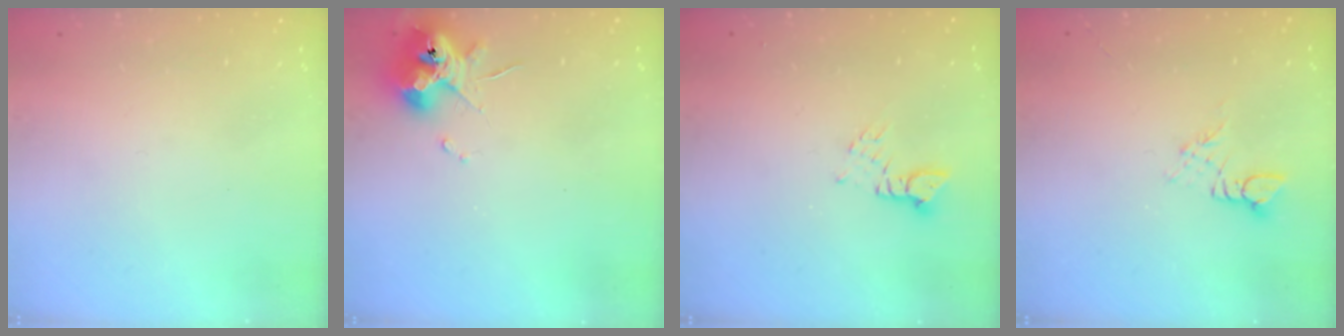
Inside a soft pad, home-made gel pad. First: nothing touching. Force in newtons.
{"total": 10.2, "press": 10.1, "slide": 0.9}
{"total": 2.2, "press": 2.2, "slide": 0.2}
{"total": 3.6, "press": 3.6, "slide": 0.6}